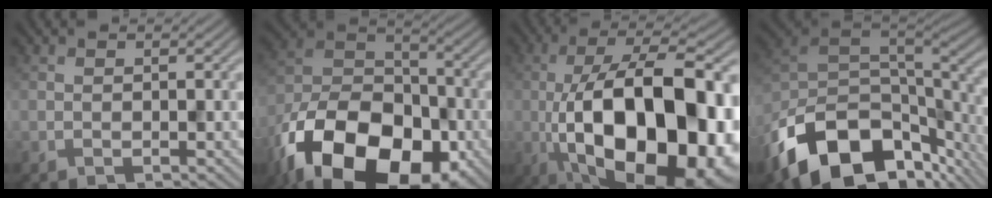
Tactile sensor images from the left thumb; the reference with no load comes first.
{"total": 20.9, "force": [-11.6, 12.2, 12.4], "torque": [-0.246, -0.042, -0.198]}
{"total": 21.1, "force": [-5.1, 9.5, 18.1], "torque": [-0.297, -0.008, -0.069]}
{"total": 17.3, "force": [-9.7, 9.5, 10.6], "torque": [-0.248, -0.043, -0.147]}